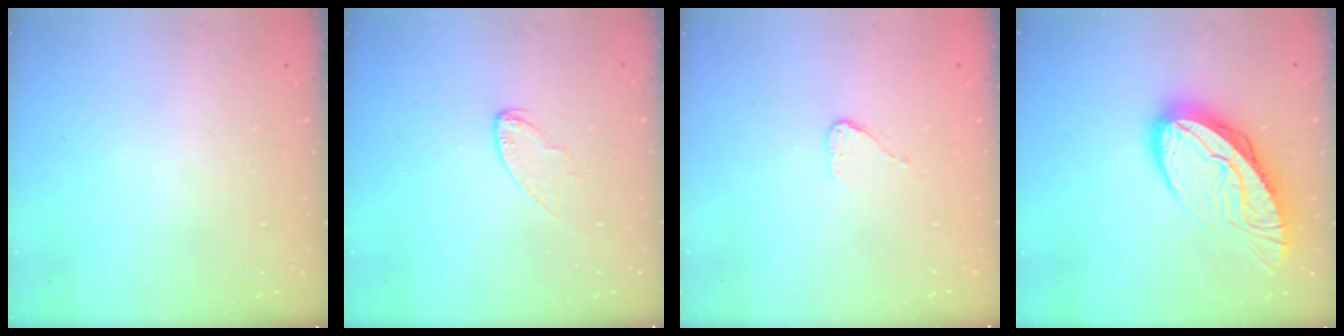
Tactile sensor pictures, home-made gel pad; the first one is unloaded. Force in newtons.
{"total": 5.0, "press": 5.0, "slide": 0.4}
{"total": 3.7, "press": 3.7, "slide": 0.3}
{"total": 14.6, "press": 14.5, "slide": 1.4}